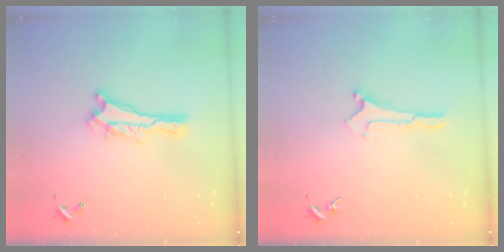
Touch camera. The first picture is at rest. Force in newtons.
{"total": 0.0}